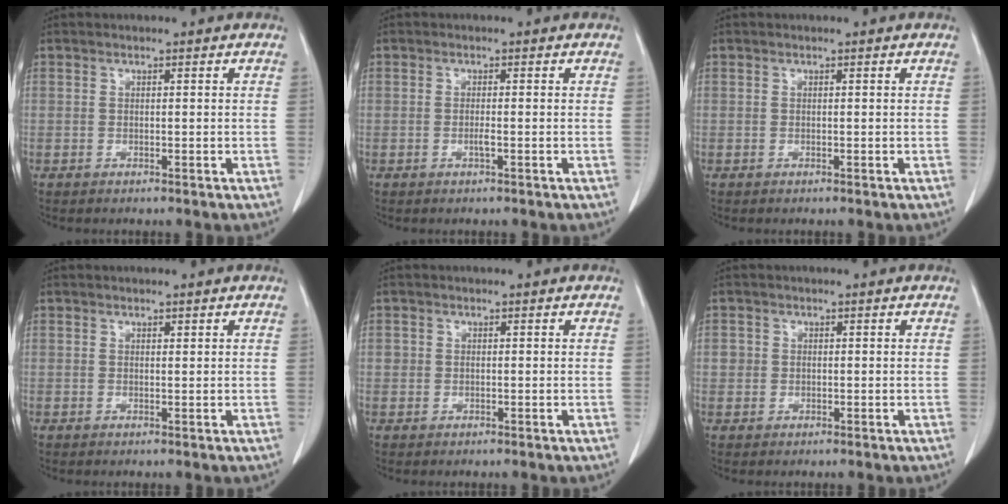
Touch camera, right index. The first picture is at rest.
{"total": 1.0, "force": [-0.3, 0.0, 1.0], "torque": [-0.023, -0.001, -0.006]}
{"total": 0.0}
{"total": 0.0}
{"total": 0.6, "force": [0.0, 0.5, 0.2], "torque": [-0.003, 0.005, 0.000]}
{"total": 1.6, "force": [0.1, 1.6, 0.4], "torque": [-0.001, 0.005, 0.002]}